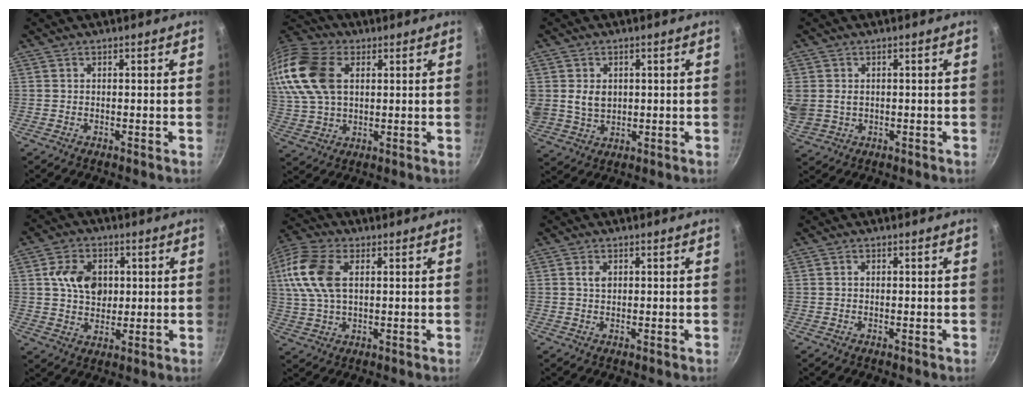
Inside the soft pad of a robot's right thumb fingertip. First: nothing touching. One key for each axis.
{"total": 19.3, "fx": 5.2, "fy": 12.8, "fz": 13.6, "tx": -0.290, "ty": 0.010, "tz": 0.095}
{"total": 6.2, "fx": 1.1, "fy": 4.9, "fz": 3.6, "tx": -0.049, "ty": -0.009, "tz": 0.029}
{"total": 8.0, "fx": 1.0, "fy": 6.6, "fz": 4.4, "tx": -0.101, "ty": -0.001, "tz": 0.030}
{"total": 9.7, "fx": 1.9, "fy": 7.5, "fz": 5.8, "tx": -0.074, "ty": 0.000, "tz": 0.029}
{"total": 14.0, "fx": 3.1, "fy": 8.3, "fz": 10.8, "tx": -0.219, "ty": 0.013, "tz": 0.052}
{"total": 2.0, "fx": 0.4, "fy": 1.4, "fz": 1.4, "tx": -0.021, "ty": 0.001, "tz": 0.006}
{"total": 0.8, "fx": 0.2, "fy": 0.6, "fz": 0.5, "tx": -0.008, "ty": 0.004, "tz": 0.003}